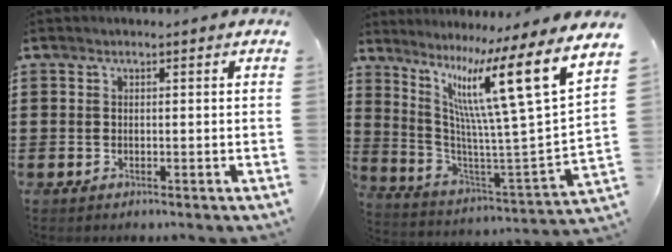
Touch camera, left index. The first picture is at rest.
{"total": 14.3, "force": [7.3, 0.9, 12.3], "torque": [-0.236, -0.063, 0.101]}